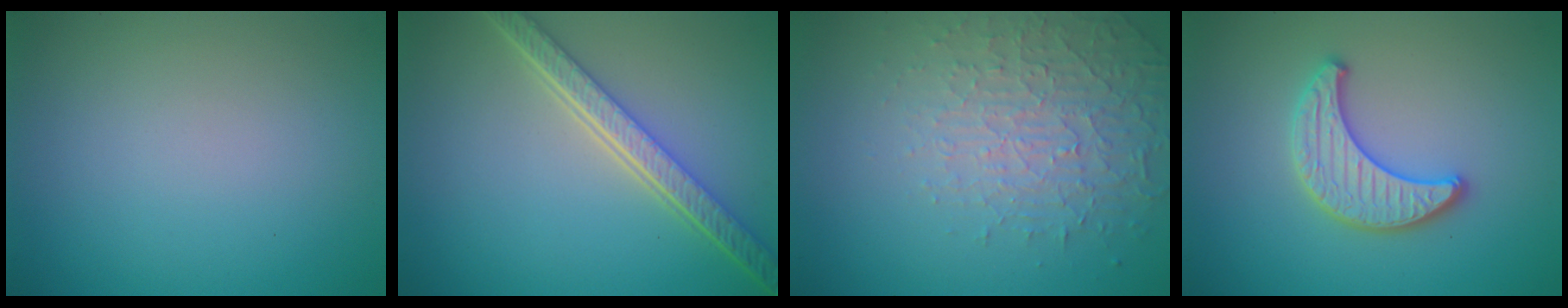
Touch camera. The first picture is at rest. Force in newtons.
{"total": 5.4, "press": 4.0, "slide": 3.6}
{"total": 4.5, "press": 3.1, "slide": 3.2}
{"total": 3.3, "press": 3.3, "slide": 0.3}